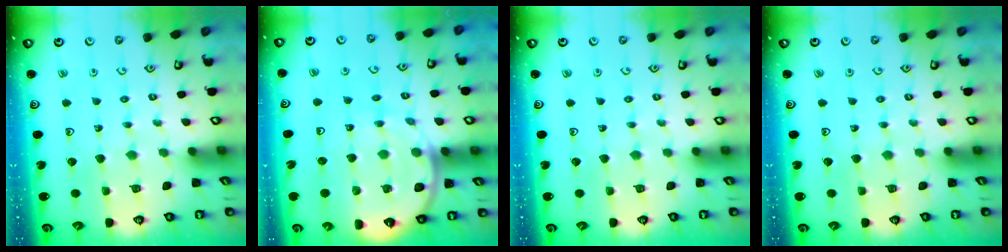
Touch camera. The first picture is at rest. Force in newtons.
{"total": 8.9, "press": 8.8, "slide": 1.3}
{"total": 0.0}
{"total": 0.0}